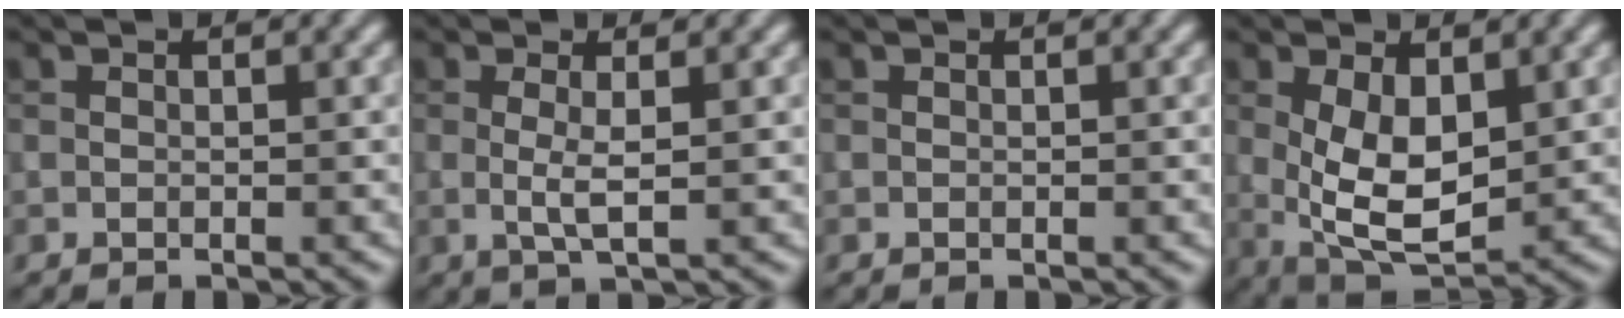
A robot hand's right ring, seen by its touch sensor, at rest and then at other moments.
{"total": 2.2, "force": [0.1, 0.3, 2.1], "torque": [-0.045, -0.004, 0.002]}
{"total": 0.0}
{"total": 6.5, "force": [0.7, 3.3, 5.6], "torque": [-0.115, -0.012, 0.020]}